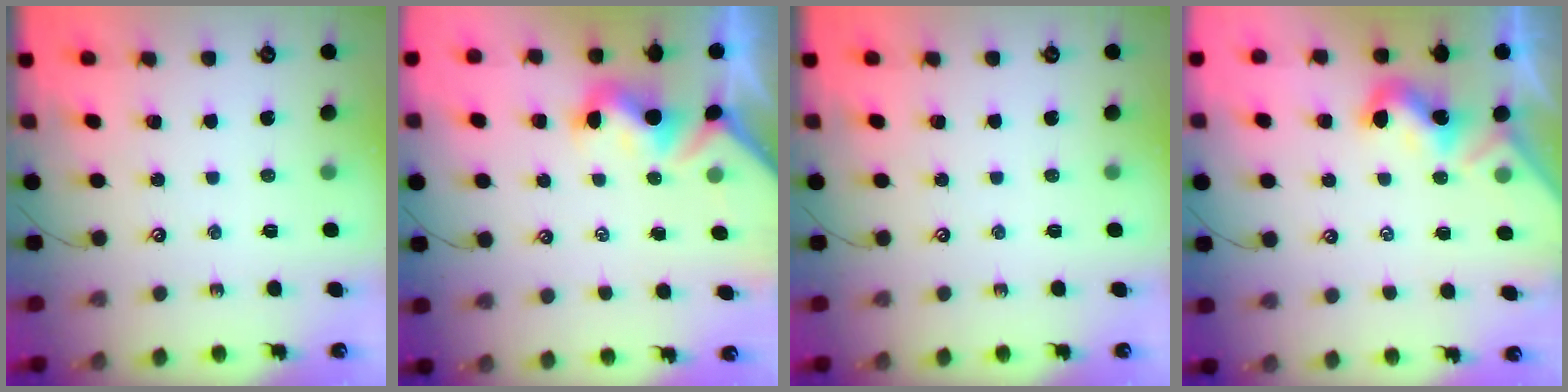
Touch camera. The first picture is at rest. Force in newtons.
{"total": 1.6, "press": 1.5, "slide": 0.7}
{"total": 0.0}
{"total": 1.8, "press": 1.8, "slide": 0.5}